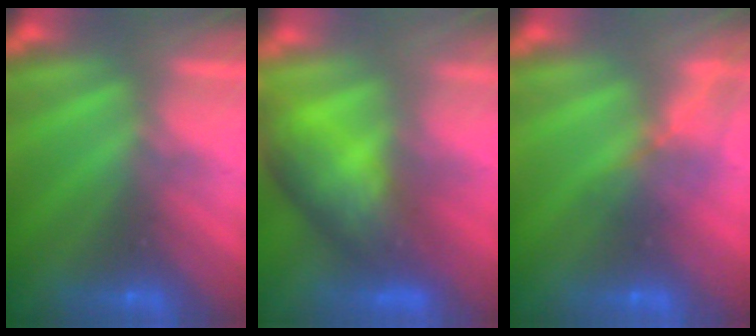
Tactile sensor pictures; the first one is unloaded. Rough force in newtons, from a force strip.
{"total": 8.9}
{"total": 1.6}